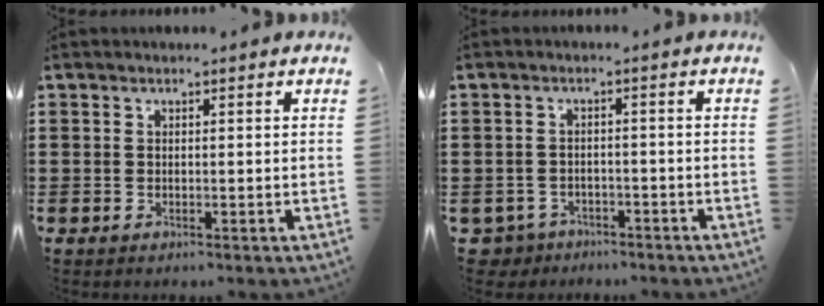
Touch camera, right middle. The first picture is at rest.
{"total": 2.8, "force": [-2.6, 1.0, -0.1], "torque": [-0.015, -0.003, -0.061]}